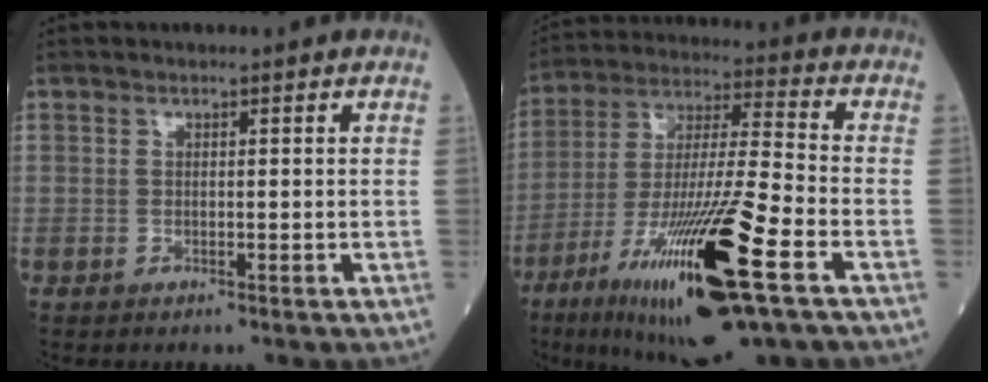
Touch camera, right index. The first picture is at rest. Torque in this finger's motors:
{"motor_torque": [2.11, -0.03, 1.05, 0.21]}